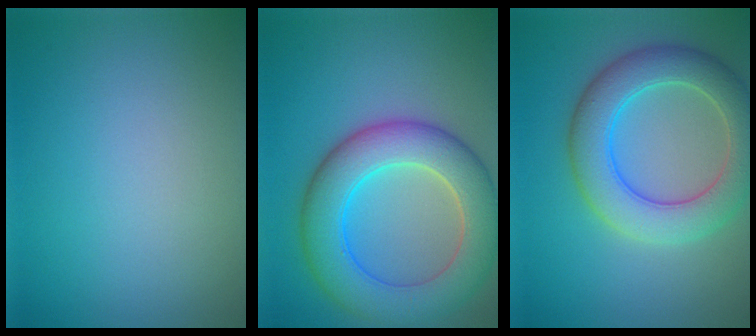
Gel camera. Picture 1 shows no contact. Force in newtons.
{"total": 8.6, "press": 8.5, "slide": 0.5}
{"total": 6.5, "press": 6.5, "slide": 0.6}